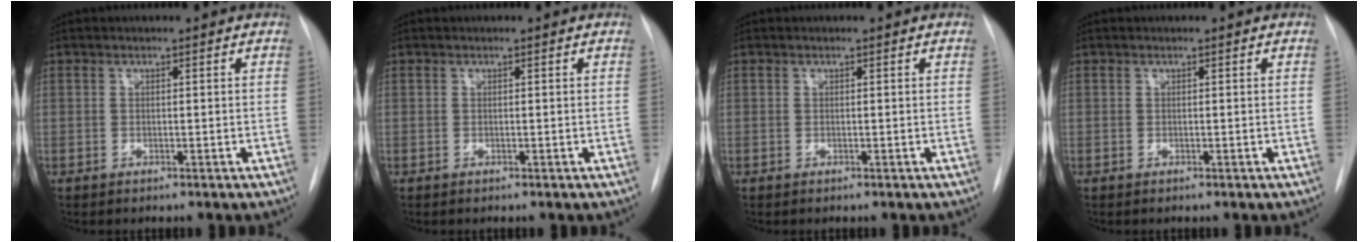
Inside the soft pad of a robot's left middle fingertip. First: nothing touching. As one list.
[{"total": 0.0}, {"total": 0.0}, {"total": 0.0}]